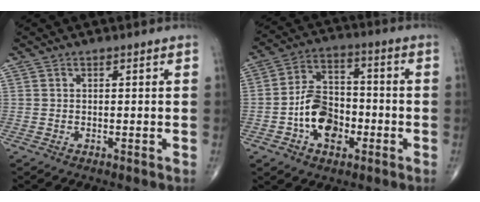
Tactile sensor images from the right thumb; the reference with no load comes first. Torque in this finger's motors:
{"motor_torque": [1.85, 1.54, 1.16, -0.21, 0.10]}